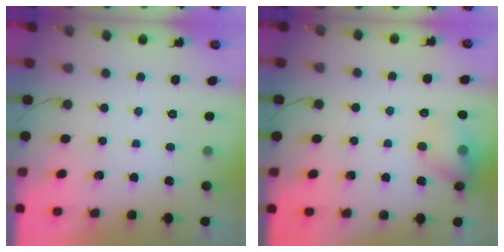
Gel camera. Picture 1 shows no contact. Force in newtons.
{"total": 12.0, "press": 11.8, "slide": 1.6}